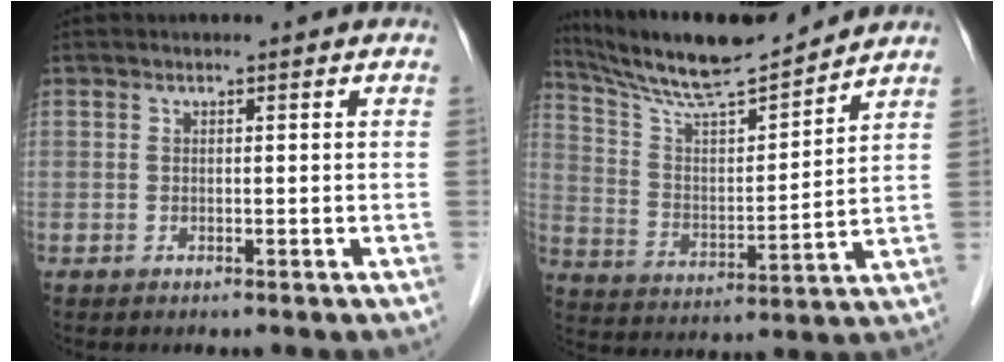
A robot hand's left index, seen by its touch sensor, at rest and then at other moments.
{"total": 14.8, "force": [13.7, 0.6, 5.6], "torque": [-0.110, 0.007, 0.245]}